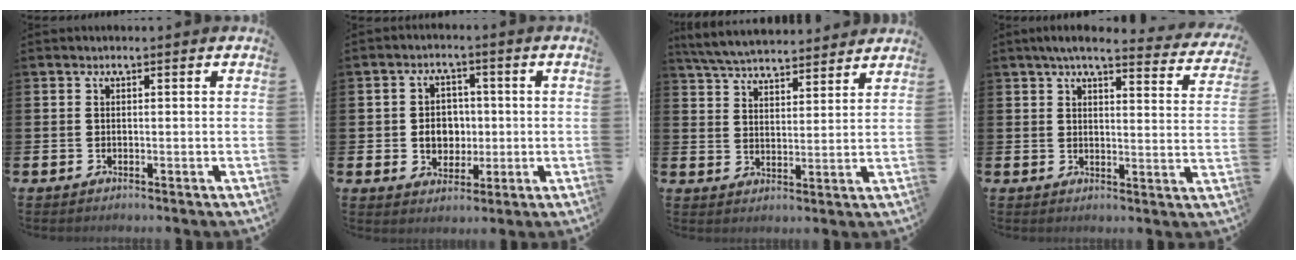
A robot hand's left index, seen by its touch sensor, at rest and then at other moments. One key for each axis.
{"total": 4.3, "fx": 0.1, "fy": 3.9, "fz": 1.9, "tx": -0.029, "ty": 0.004, "tz": -0.008}
{"total": 6.1, "fx": 5.9, "fy": 0.7, "fz": 1.0, "tx": -0.042, "ty": -0.033, "tz": 0.107}
{"total": 5.0, "fx": 4.5, "fy": 0.6, "fz": 2.1, "tx": -0.042, "ty": -0.026, "tz": 0.075}